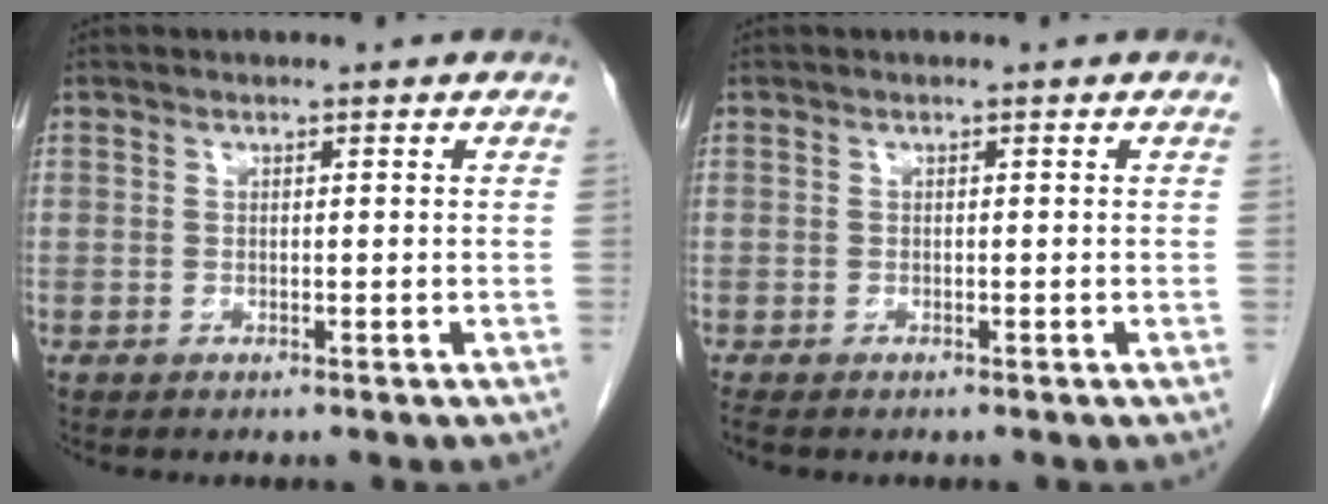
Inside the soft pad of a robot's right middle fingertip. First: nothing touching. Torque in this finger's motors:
{"motor_torque": [0.22, -0.12, -0.01, 0.00]}